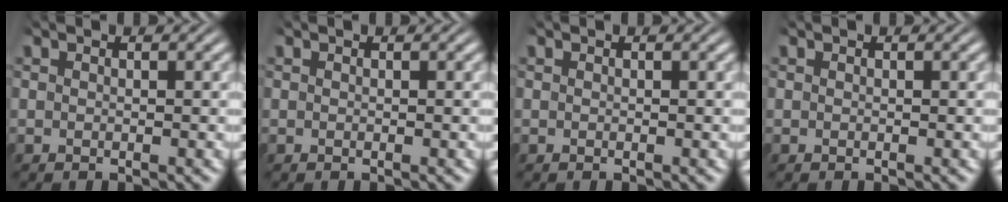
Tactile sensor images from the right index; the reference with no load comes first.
{"total": 0.0}
{"total": 0.0}
{"total": 0.0}